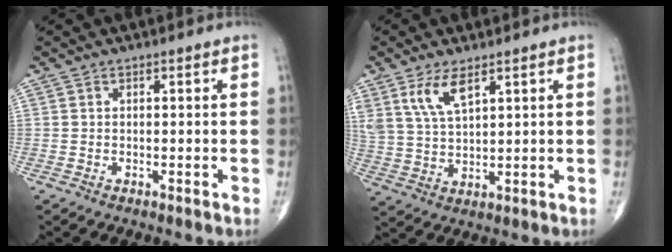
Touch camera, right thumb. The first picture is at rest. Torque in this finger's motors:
{"motor_torque": [0.10, 0.19, 0.76, 0.54, 0.15]}